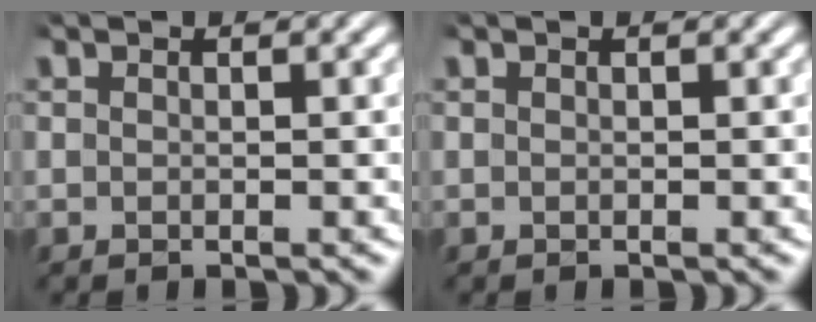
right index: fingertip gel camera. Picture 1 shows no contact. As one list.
[{"total": 0.0}]